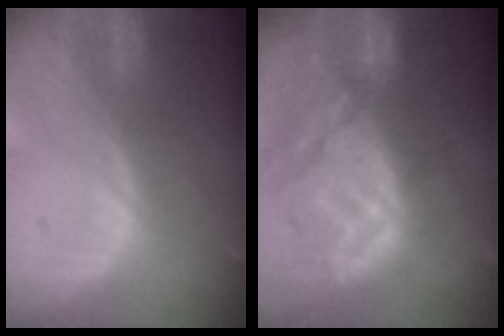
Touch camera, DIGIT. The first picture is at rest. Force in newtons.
{"total": 12.6, "press": 11.1, "slide": 5.9}